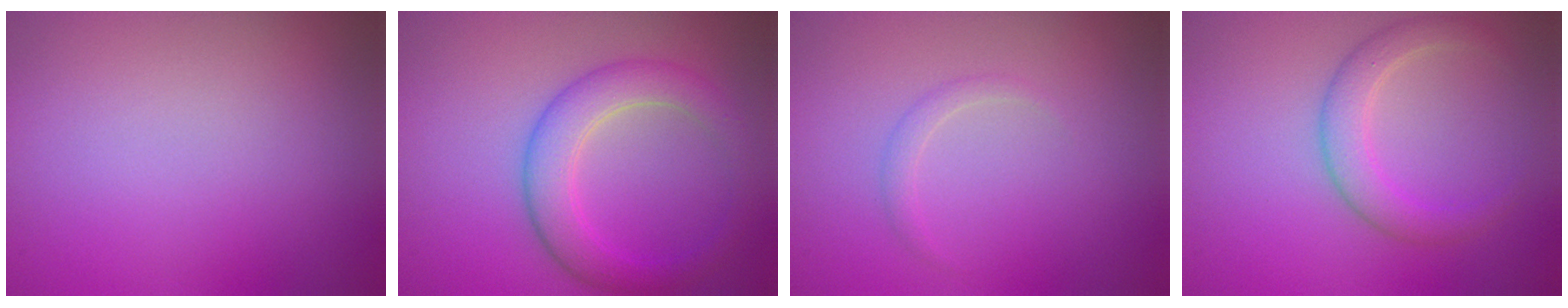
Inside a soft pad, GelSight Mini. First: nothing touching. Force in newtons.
{"total": 4.2, "press": 4.2, "slide": 0.1}
{"total": 0.9, "press": 0.9, "slide": 0.0}
{"total": 2.9, "press": 2.9, "slide": 0.3}